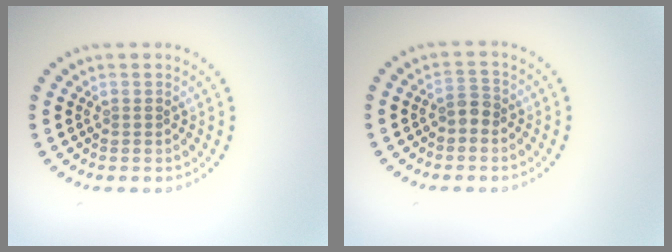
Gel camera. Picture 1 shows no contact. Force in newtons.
{"total": 1.3, "press": 1.2, "slide": 0.6}